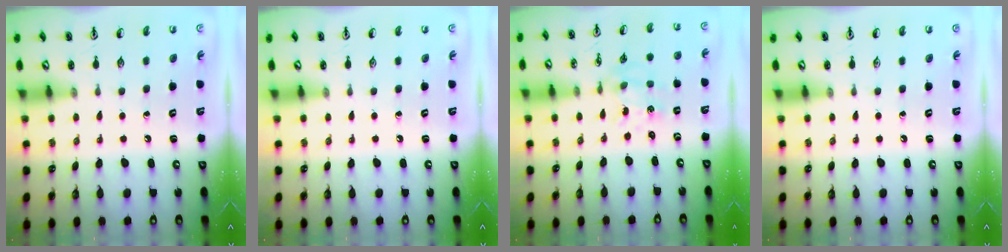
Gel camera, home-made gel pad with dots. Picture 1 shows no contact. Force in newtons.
{"total": 0.0}
{"total": 0.9, "press": 0.9, "slide": 0.1}
{"total": 0.0}